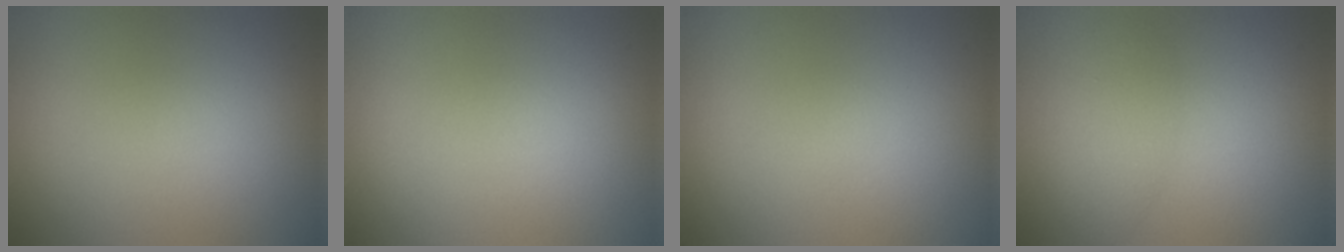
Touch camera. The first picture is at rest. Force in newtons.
{"total": 0.0}
{"total": 0.0}
{"total": 2.2, "press": 2.2, "slide": 0.1}